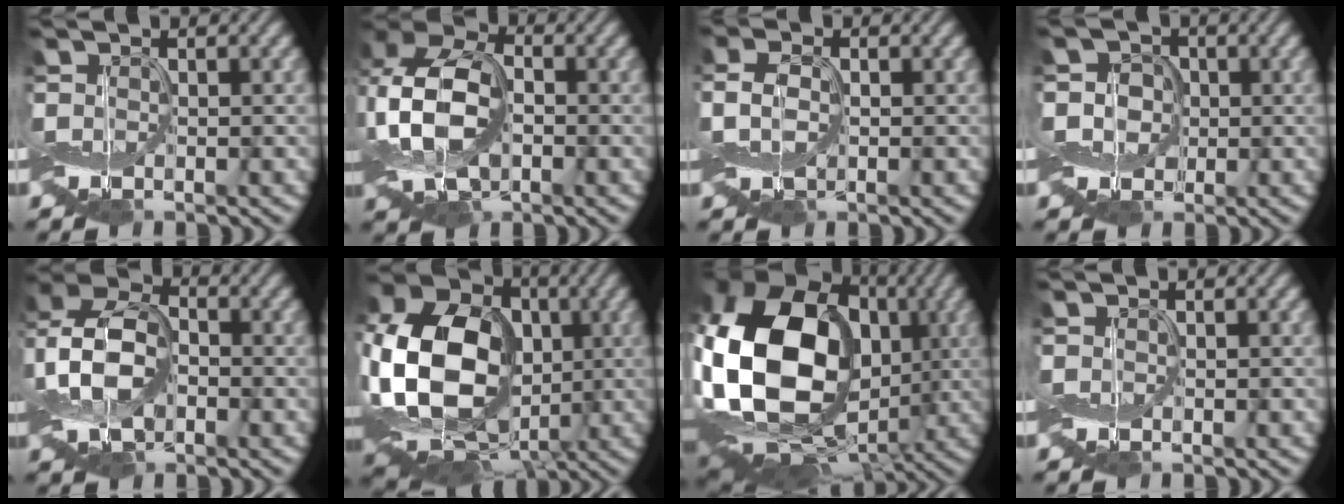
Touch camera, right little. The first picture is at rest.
{"total": 9.3, "force": [-0.7, 6.2, 7.0], "torque": [-0.162, 0.012, -0.031]}
{"total": 1.9, "force": [-0.4, 1.2, 1.4], "torque": [-0.038, 0.004, -0.005]}
{"total": 3.8, "force": [0.1, 3.3, 1.9], "torque": [-0.033, 0.017, -0.018]}
{"total": 8.3, "force": [-1.0, 5.4, 6.1], "torque": [-0.138, 0.017, -0.039]}
{"total": 16.8, "force": [-1.0, 12.7, 10.9], "torque": [-0.210, -0.008, -0.026]}
{"total": 19.3, "force": [-0.3, 14.5, 12.8], "torque": [-0.265, -0.008, -0.002]}
{"total": 0.0}